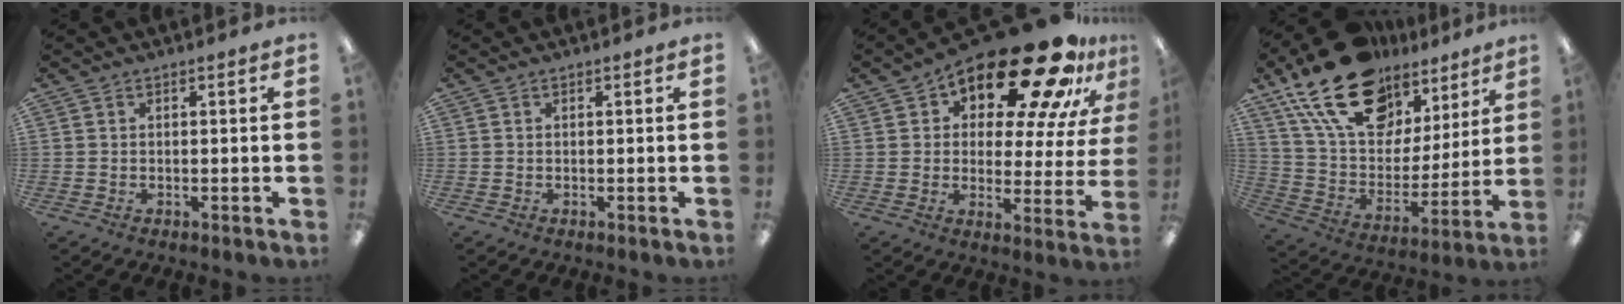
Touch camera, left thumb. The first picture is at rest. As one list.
[{"total": 0.0}, {"total": 22.6, "force": [16.4, 8.1, 13.3], "torque": [-0.192, -0.118, 0.268]}, {"total": 22.9, "force": [14.8, 13.0, 11.6], "torque": [-0.206, -0.072, 0.271]}]